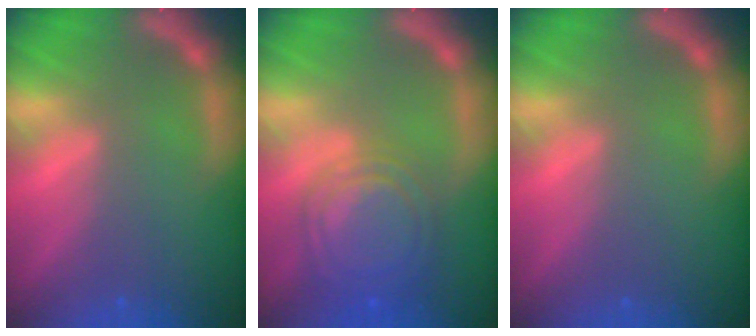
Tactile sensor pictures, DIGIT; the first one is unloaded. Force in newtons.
{"total": 8.5}
{"total": 0.0}